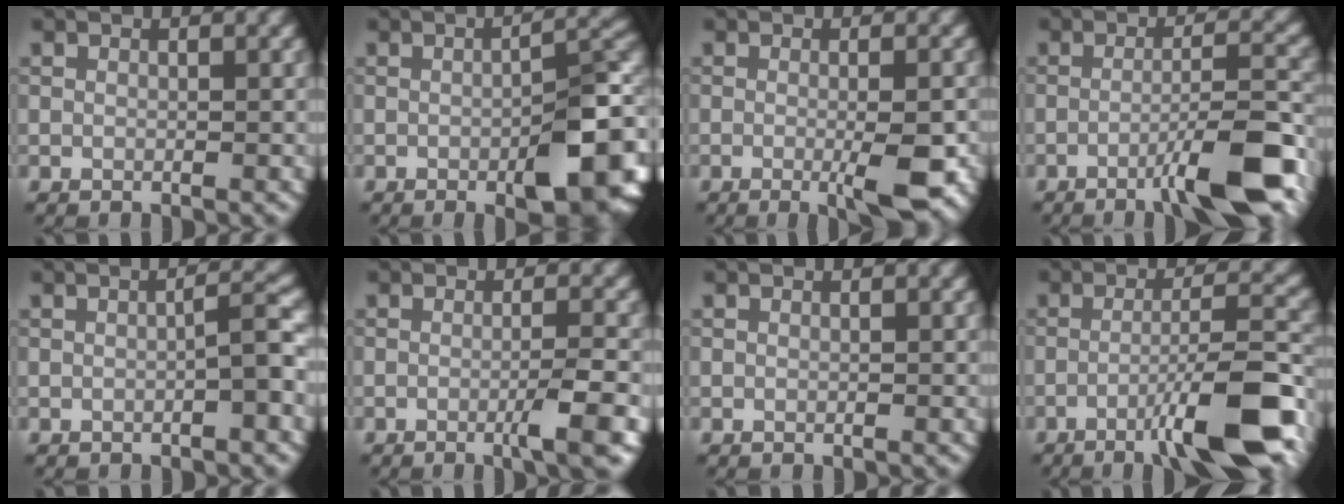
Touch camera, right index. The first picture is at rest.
{"total": 9.0, "force": [-2.8, 2.5, 8.1], "torque": [-0.105, 0.002, -0.043]}
{"total": 4.3, "force": [-1.1, 0.6, 4.1], "torque": [-0.064, -0.006, -0.018]}
{"total": 8.3, "force": [-4.3, 1.1, 7.0], "torque": [-0.103, 0.009, -0.073]}
{"total": 2.3, "force": [-0.7, 0.2, 2.2], "torque": [-0.036, 0.015, -0.015]}
{"total": 3.4, "force": [-1.2, 0.4, 3.2], "torque": [-0.044, 0.004, -0.025]}
{"total": 0.0}
{"total": 9.5, "force": [-4.8, 1.3, 8.1], "torque": [-0.119, 0.009, -0.082]}